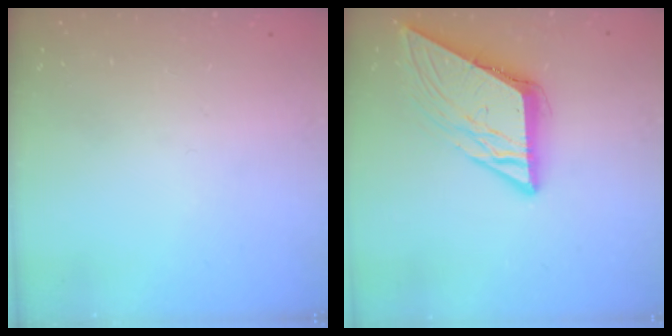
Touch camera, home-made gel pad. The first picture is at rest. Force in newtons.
{"total": 8.8, "press": 8.8, "slide": 0.9}